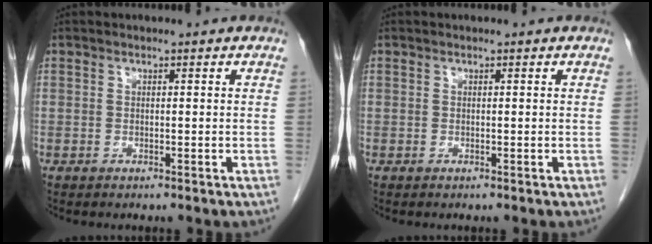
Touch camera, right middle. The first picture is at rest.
{"total": 0.0}